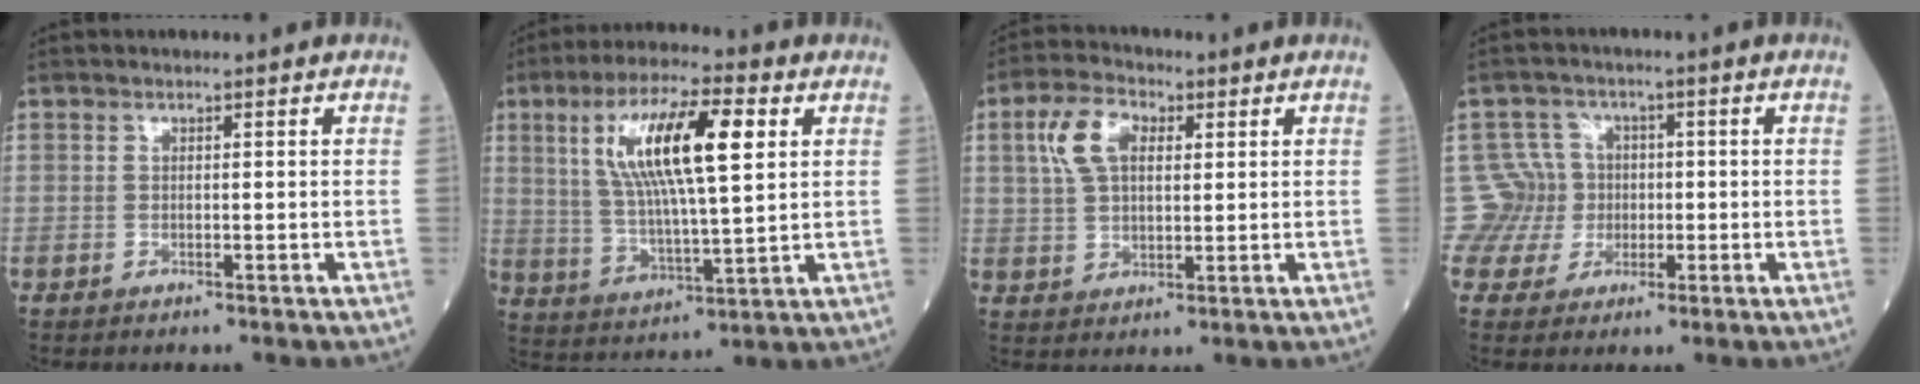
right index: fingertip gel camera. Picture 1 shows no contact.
{"total": 15.3, "force": [4.7, 3.0, 14.2], "torque": [-0.272, 0.017, 0.083]}
{"total": 7.6, "force": [2.6, 4.2, 5.8], "torque": [-0.128, 0.018, 0.052]}
{"total": 6.5, "force": [0.1, 6.4, -0.3], "torque": [0.015, 0.022, 0.005]}